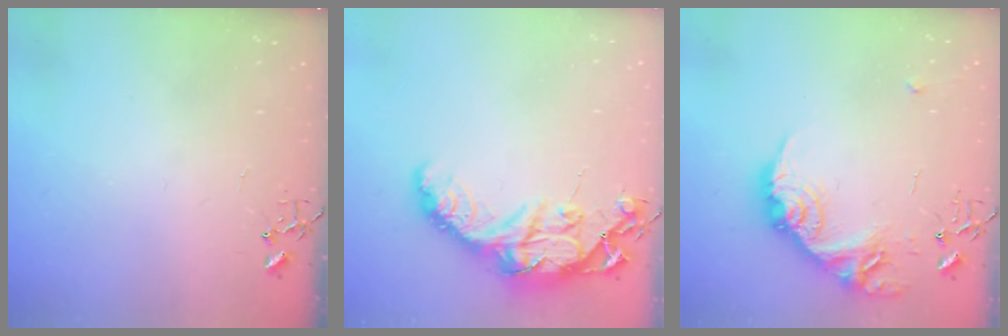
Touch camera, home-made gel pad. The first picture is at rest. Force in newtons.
{"total": 17.0, "press": 17.0, "slide": 1.3}
{"total": 17.6, "press": 17.6, "slide": 0.8}